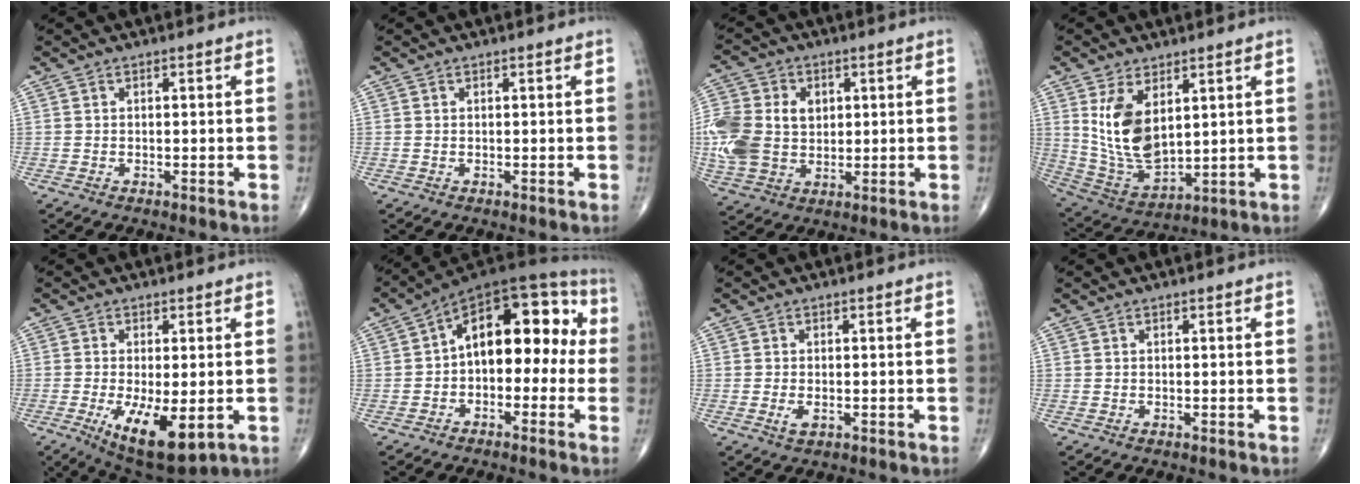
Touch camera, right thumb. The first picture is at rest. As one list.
[{"total": 0.0}, {"total": 16.5, "force": [1.2, 12.5, 10.7], "torque": [-0.241, 0.004, 0.029]}, {"total": 12.7, "force": [3.9, 6.8, 10.0], "torque": [-0.174, -0.026, 0.096]}, {"total": 11.9, "force": [-3.4, 4.6, 10.4], "torque": [-0.169, -0.022, -0.039]}, {"total": 15.8, "force": [0.2, 9.3, 12.8], "torque": [-0.140, 0.052, -0.012]}, {"total": 2.0, "force": [-0.5, 1.0, 1.7], "torque": [-0.035, -0.003, -0.008]}, {"total": 0.0}]